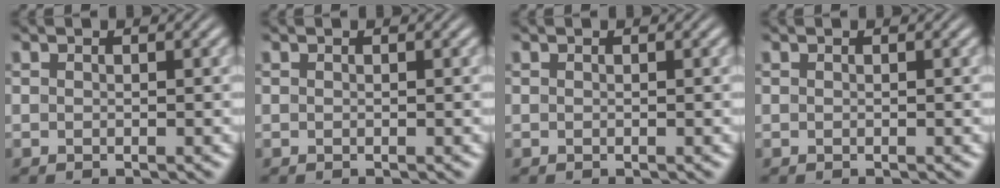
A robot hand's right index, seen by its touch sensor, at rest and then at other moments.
{"total": 0.0}
{"total": 0.0}
{"total": 0.0}